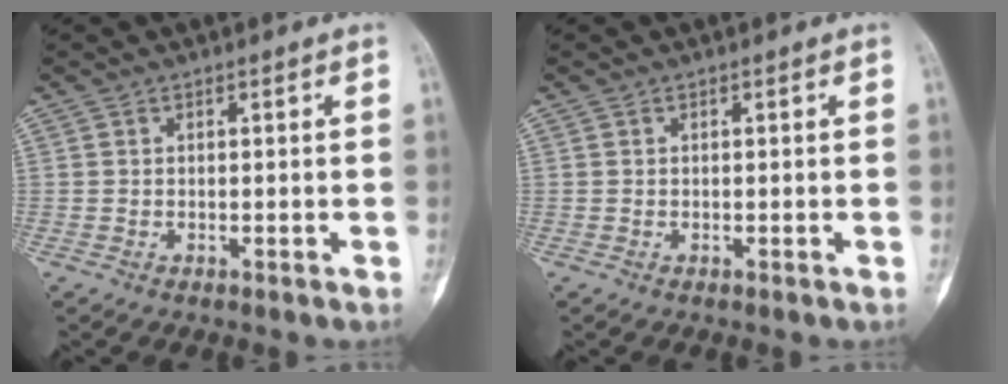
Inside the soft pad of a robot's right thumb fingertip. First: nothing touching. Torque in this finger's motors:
{"motor_torque": [0.00, 0.00, 0.00, 0.00, 0.00]}